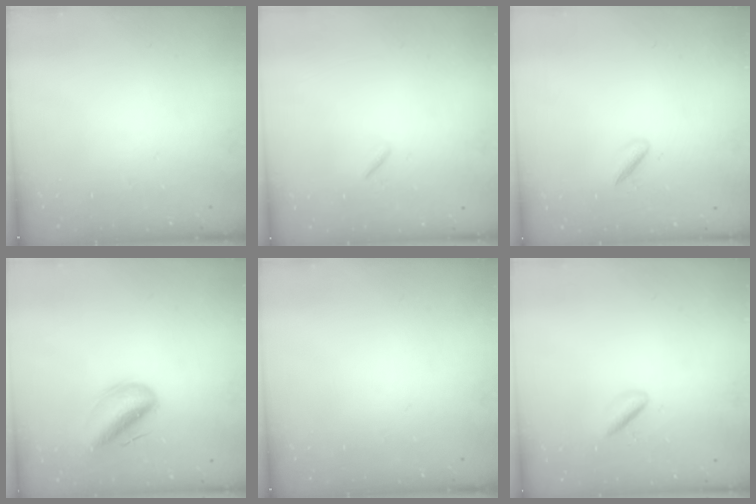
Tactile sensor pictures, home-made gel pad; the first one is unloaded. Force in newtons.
{"total": 0.8, "press": 0.7, "slide": 0.4}
{"total": 3.0, "press": 2.8, "slide": 0.9}
{"total": 10.9, "press": 10.4, "slide": 3.2}
{"total": 0.0}
{"total": 2.8, "press": 2.6, "slide": 0.9}